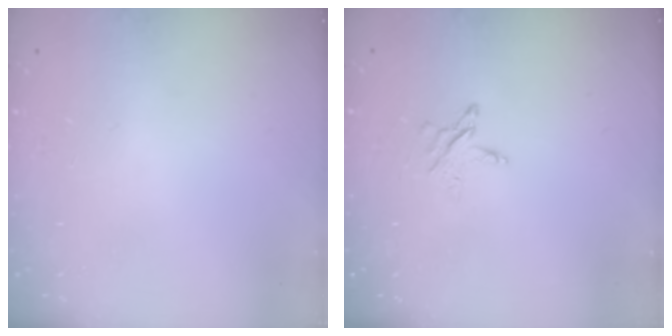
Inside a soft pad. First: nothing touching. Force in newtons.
{"total": 3.2, "press": 3.2, "slide": 0.3}